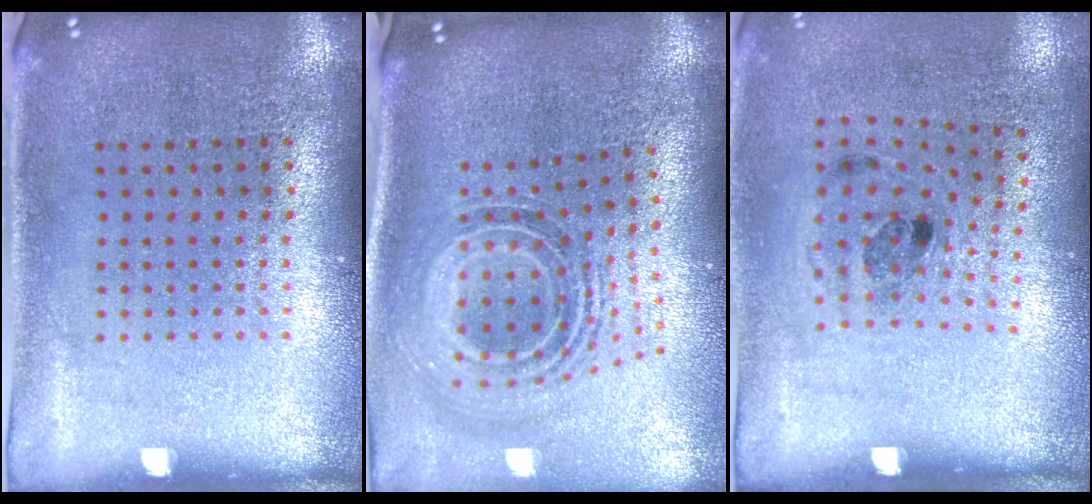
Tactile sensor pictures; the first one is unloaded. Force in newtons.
{"total": 1.7, "press": 1.3, "slide": 1.0}
{"total": 1.2, "press": 0.8, "slide": 0.9}